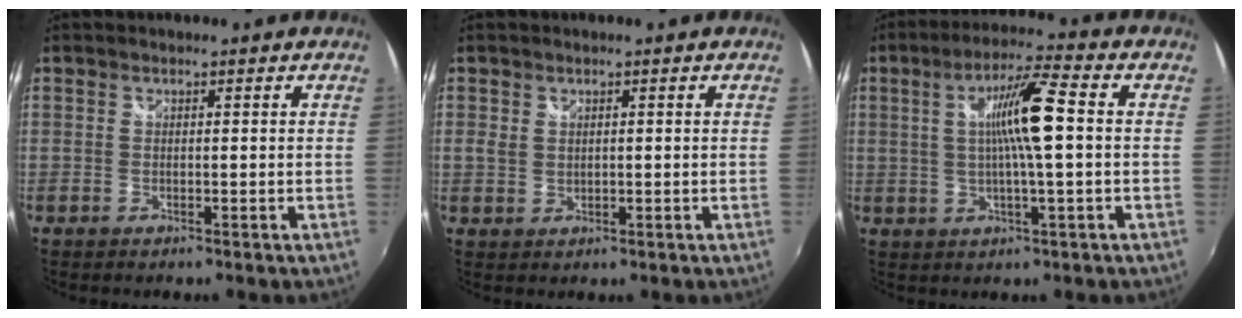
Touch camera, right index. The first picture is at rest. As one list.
[{"total": 2.0, "force": [0.6, 1.6, 1.0], "torque": [-0.015, 0.000, 0.011]}, {"total": 10.3, "force": [0.9, 0.6, 10.2], "torque": [-0.181, 0.007, 0.016]}]